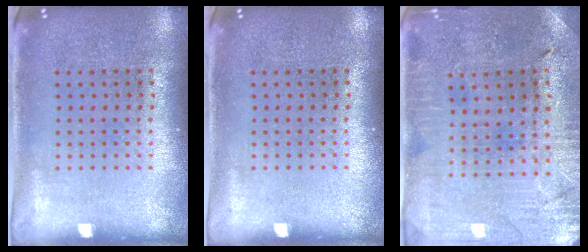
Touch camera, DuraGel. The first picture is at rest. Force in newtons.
{"total": 0.0}
{"total": 0.7, "press": 0.6, "slide": 0.3}